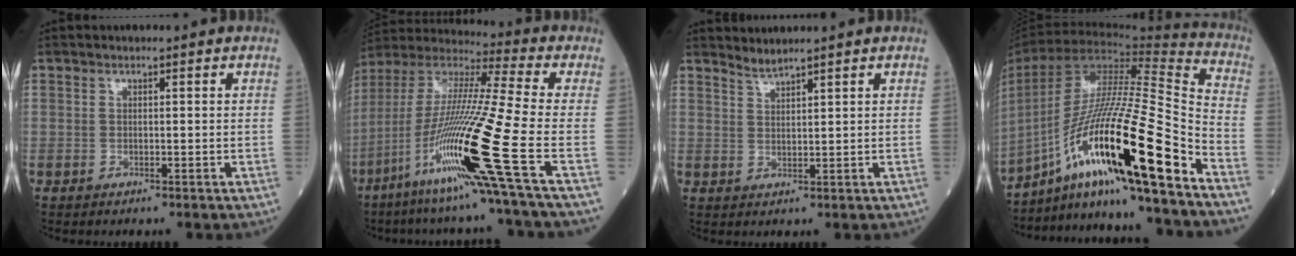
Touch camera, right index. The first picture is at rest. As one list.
[{"total": 22.6, "force": [-9.1, -1.8, 20.6], "torque": [-0.425, -0.040, -0.181]}, {"total": 1.9, "force": [1.8, -0.6, 0.1], "torque": [-0.006, -0.005, 0.042]}, {"total": 25.6, "force": [-14.0, 0.8, 21.5], "torque": [-0.389, -0.021, -0.248]}]